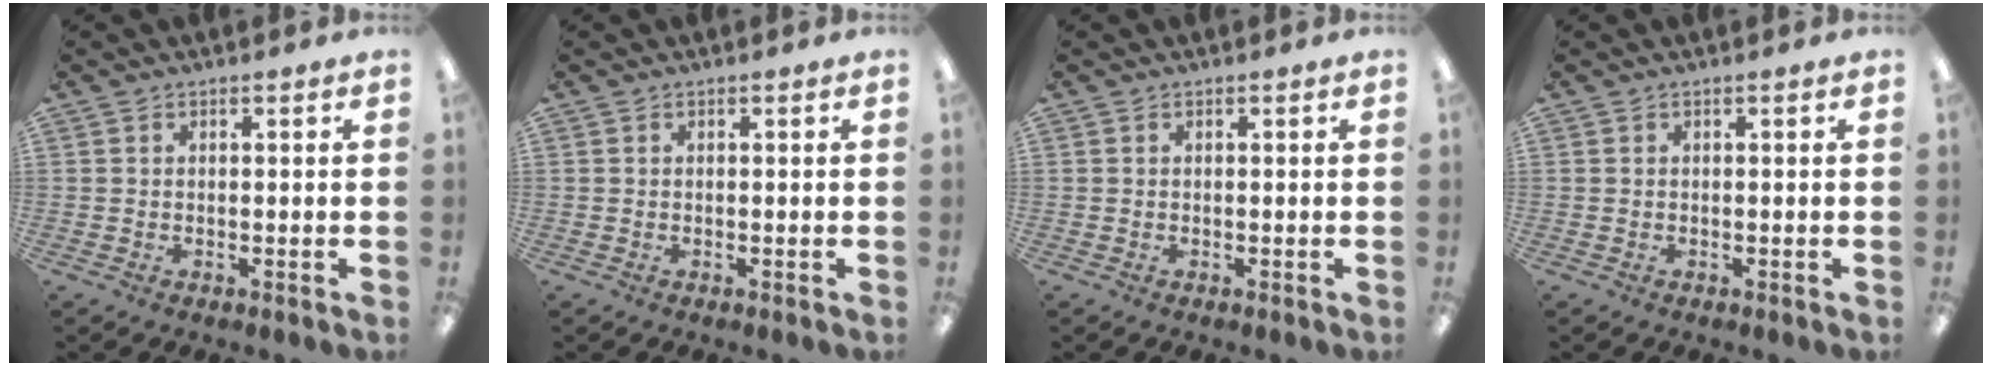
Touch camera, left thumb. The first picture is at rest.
{"total": 0.0}
{"total": 0.0}
{"total": 0.0}